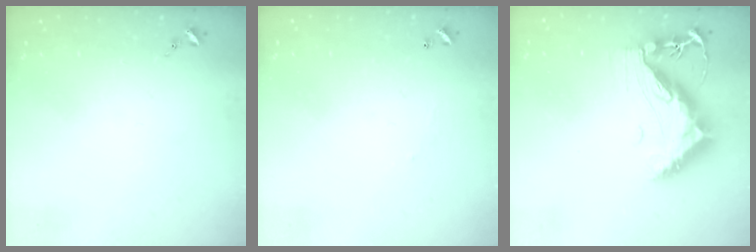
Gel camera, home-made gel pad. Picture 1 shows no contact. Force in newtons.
{"total": 3.7, "press": 3.7, "slide": 0.2}
{"total": 13.5, "press": 13.4, "slide": 1.3}